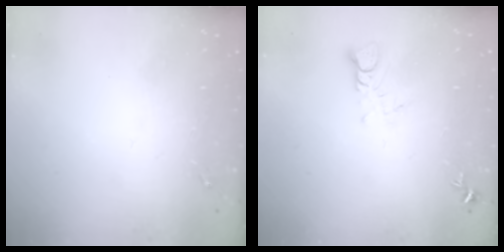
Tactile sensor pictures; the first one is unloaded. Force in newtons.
{"total": 3.5, "press": 3.5, "slide": 0.2}